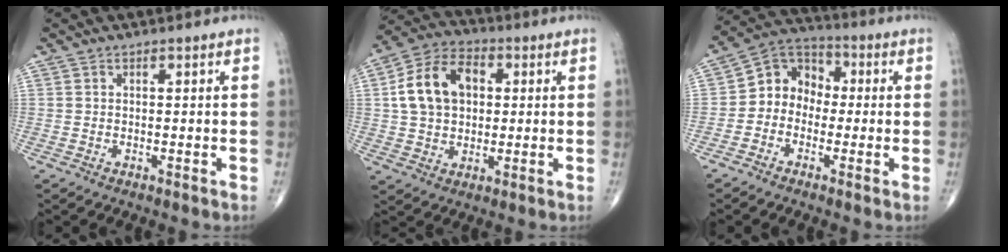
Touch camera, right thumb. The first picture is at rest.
{"total": 13.0, "force": [2.1, 9.2, 9.0], "torque": [-0.144, 0.018, 0.031]}
{"total": 8.8, "force": [-1.0, 7.4, 4.5], "torque": [-0.042, 0.039, -0.039]}